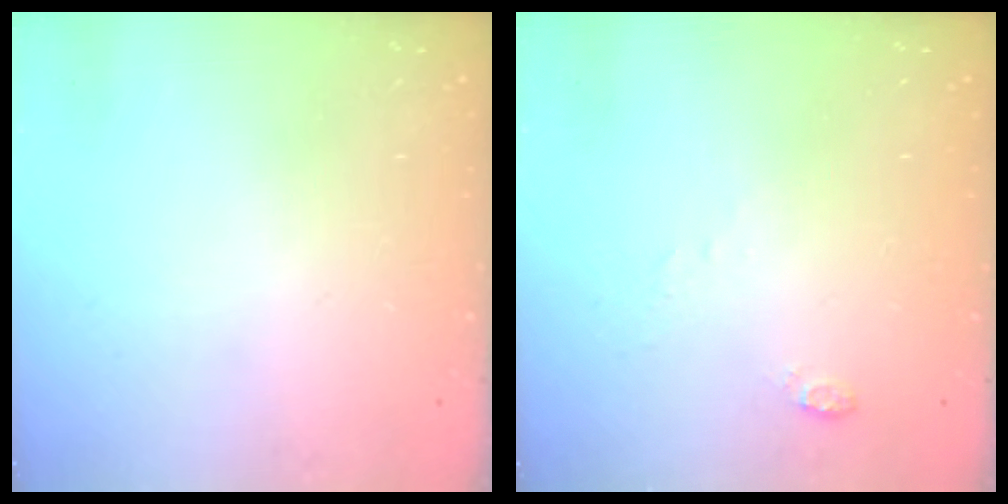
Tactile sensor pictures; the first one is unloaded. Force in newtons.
{"total": 3.6, "press": 3.5, "slide": 0.7}